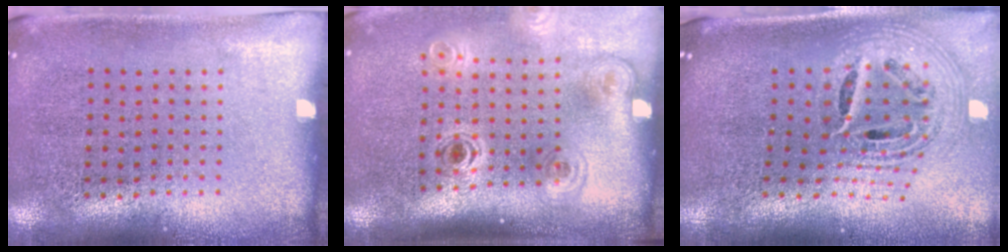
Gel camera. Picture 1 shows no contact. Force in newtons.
{"total": 1.9, "press": 1.3, "slide": 1.4}
{"total": 2.2, "press": 1.6, "slide": 1.5}